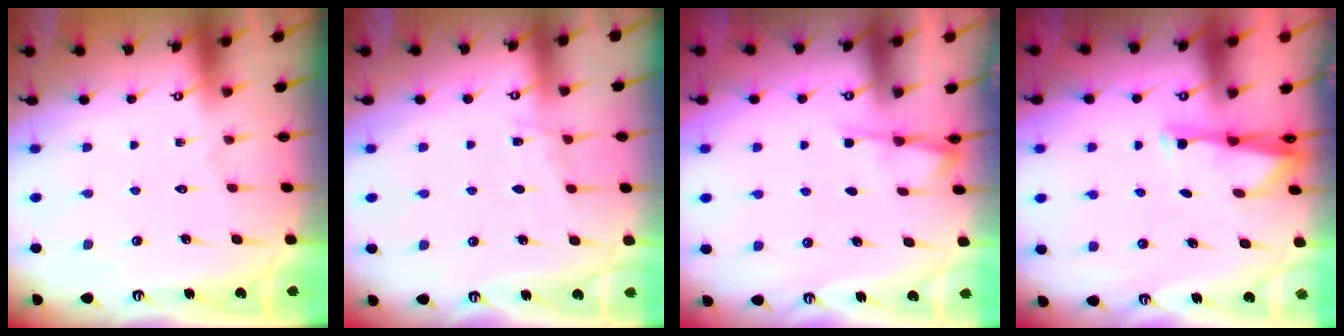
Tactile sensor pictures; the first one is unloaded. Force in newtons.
{"total": 3.9, "press": 3.9, "slide": 0.5}
{"total": 2.4, "press": 2.4, "slide": 0.5}
{"total": 3.0, "press": 2.9, "slide": 0.5}